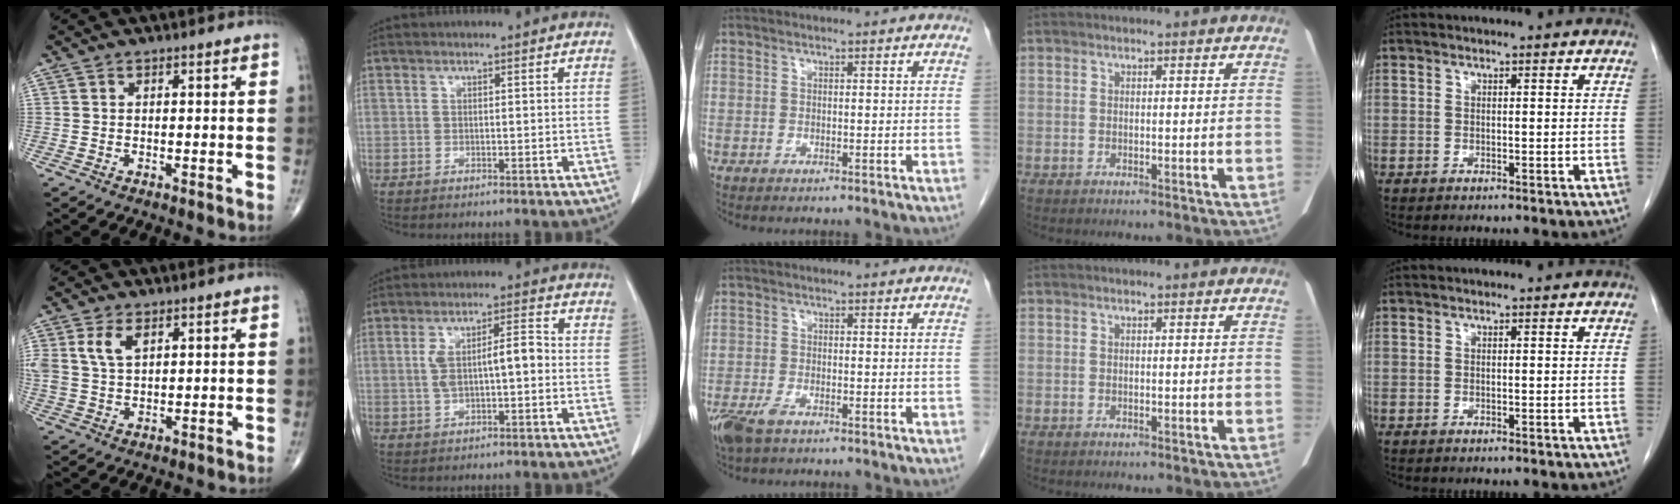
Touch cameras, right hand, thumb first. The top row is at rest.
{"thumb": {"total": 5.6, "force": [2.2, 3.1, 4.0], "torque": [-0.083, -0.002, 0.049]}, "index": {"total": 6.8, "force": [-0.2, 2.1, 6.5], "torque": [-0.129, 0.026, 0.001]}, "middle": {"total": 4.8, "force": [-3.2, 1.9, 3.1], "torque": [-0.068, -0.010, -0.057]}}